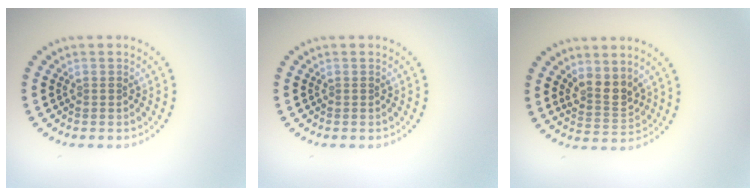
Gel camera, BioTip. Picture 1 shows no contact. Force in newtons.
{"total": 0.0}
{"total": 2.7, "press": 2.4, "slide": 1.3}